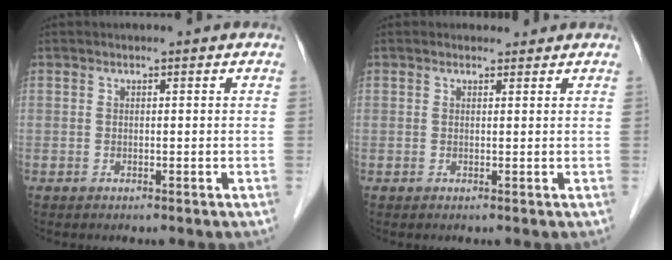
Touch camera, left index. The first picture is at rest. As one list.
[{"total": 1.0, "force": [0.8, 0.5, -0.2], "torque": [-0.005, 0.001, 0.010]}]